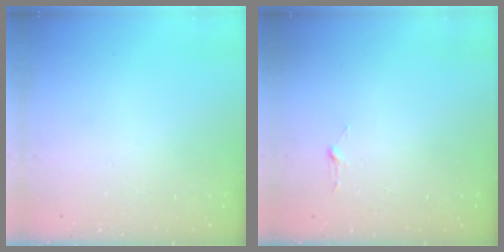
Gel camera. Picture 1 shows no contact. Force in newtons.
{"total": 2.9, "press": 2.9, "slide": 0.3}